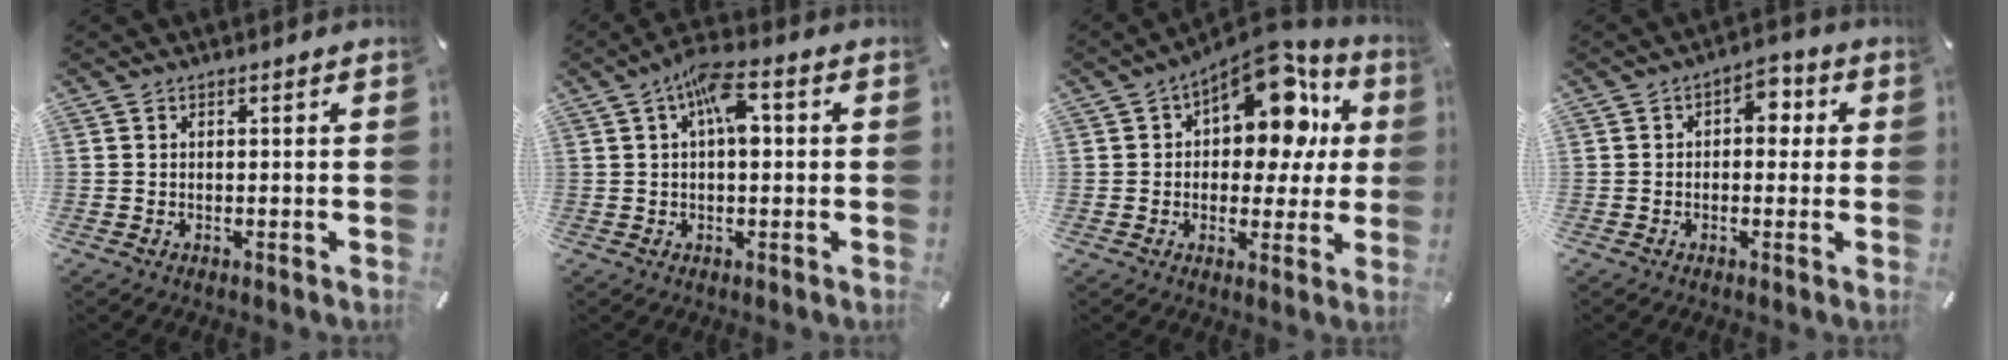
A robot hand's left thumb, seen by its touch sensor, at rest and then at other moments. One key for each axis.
{"total": 8.4, "fx": 1.5, "fy": 3.8, "fz": 7.3, "tx": -0.116, "ty": 0.007, "tz": 0.022}
{"total": 16.9, "fx": 7.7, "fy": 10.1, "fz": 11.1, "tx": -0.155, "ty": -0.050, "tz": 0.134}
{"total": 5.0, "fx": 0.2, "fy": 3.3, "fz": 3.8, "tx": -0.035, "ty": 0.001, "tz": -0.009}